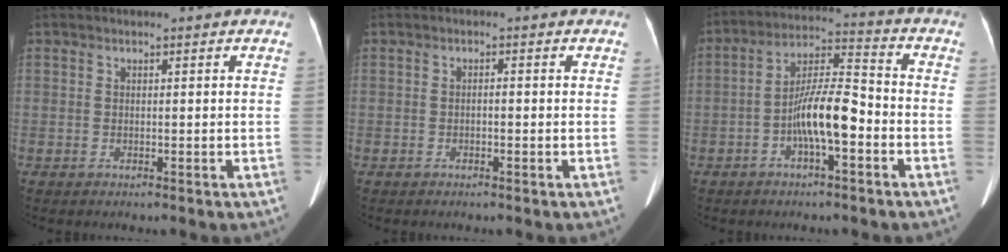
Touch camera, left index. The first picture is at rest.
{"total": 0.7, "force": [-0.4, 0.2, 0.5], "torque": [-0.009, -0.001, -0.008]}
{"total": 9.3, "force": [-3.4, 1.9, 8.4], "torque": [-0.164, 0.015, -0.062]}